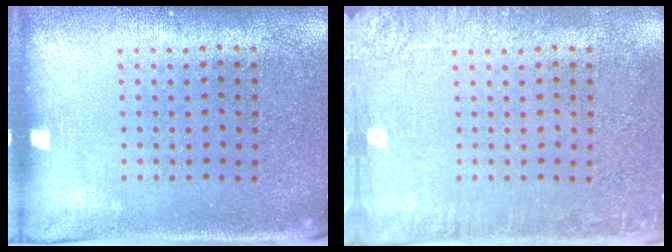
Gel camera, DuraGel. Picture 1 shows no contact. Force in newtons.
{"total": 2.6, "press": 2.5, "slide": 0.5}